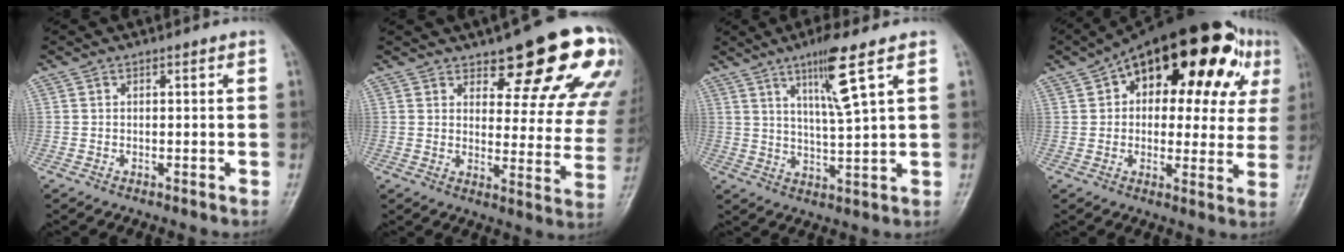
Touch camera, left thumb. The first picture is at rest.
{"total": 19.1, "force": [12.4, 6.4, 13.1], "torque": [-0.119, -0.067, 0.152]}
{"total": 8.5, "force": [4.4, -0.2, 7.2], "torque": [-0.139, -0.029, 0.086]}
{"total": 23.3, "force": [9.2, 12.2, 17.7], "torque": [-0.213, 0.021, 0.127]}